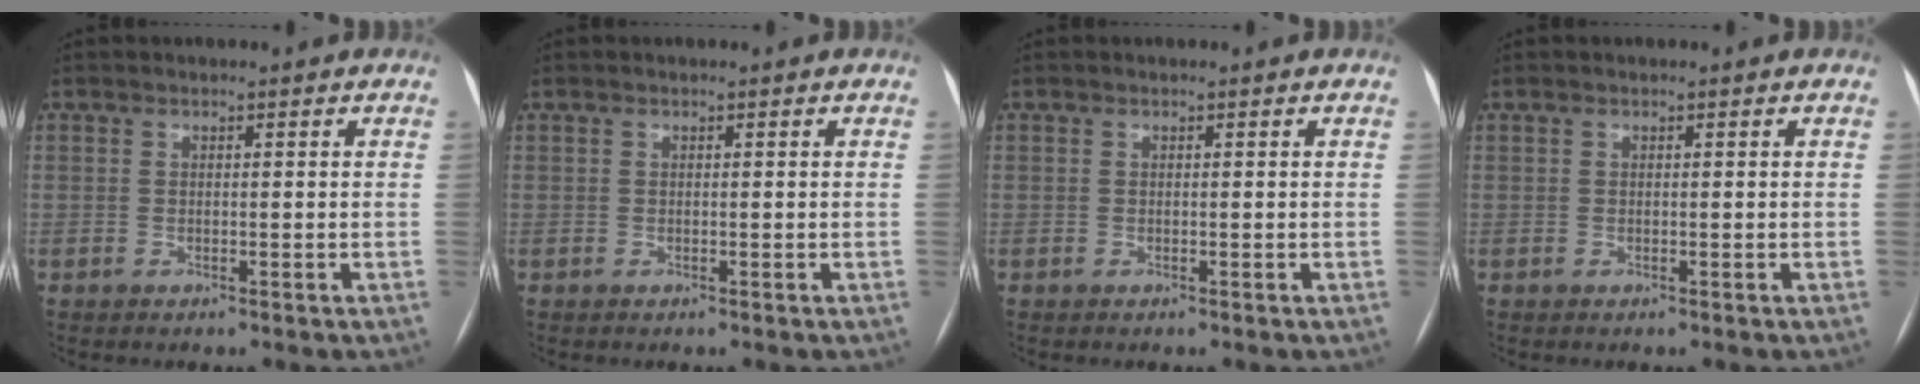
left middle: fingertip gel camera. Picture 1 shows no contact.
{"total": 0.0}
{"total": 0.0}
{"total": 0.0}